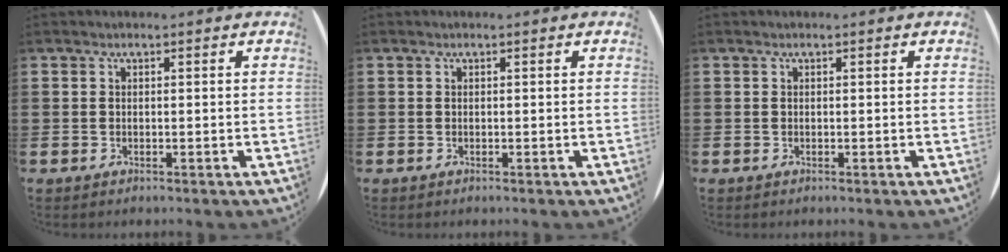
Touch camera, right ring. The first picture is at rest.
{"total": 0.0}
{"total": 0.0}